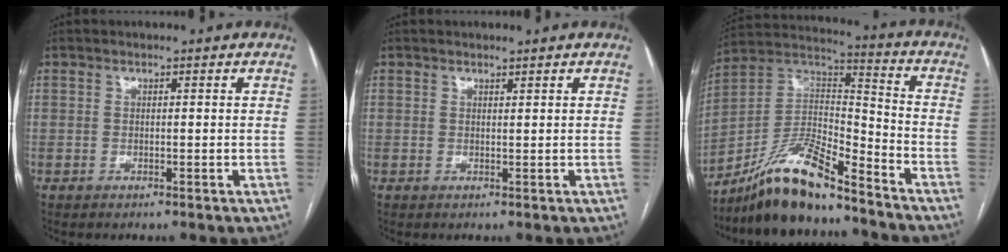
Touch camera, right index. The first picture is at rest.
{"total": 0.5, "force": [0.5, 0.0, 0.1], "torque": [-0.006, -0.002, 0.010]}
{"total": 14.8, "force": [-12.1, 2.4, 8.3], "torque": [-0.150, 0.017, -0.217]}